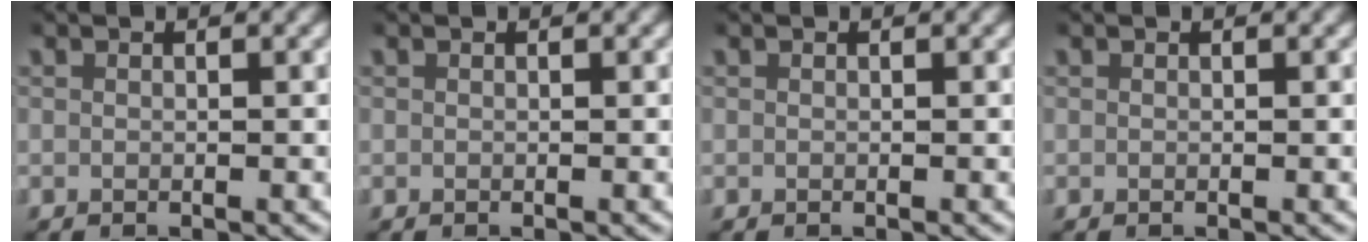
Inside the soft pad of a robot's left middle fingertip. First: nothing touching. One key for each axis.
{"total": 0.0}
{"total": 0.0}
{"total": 0.0}